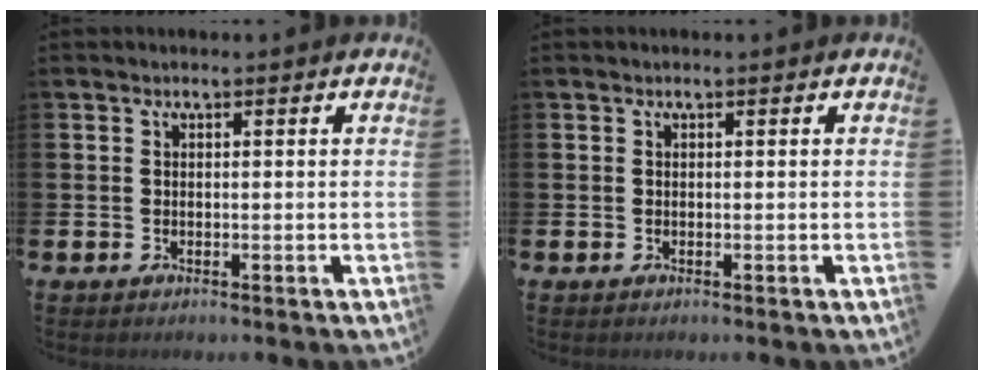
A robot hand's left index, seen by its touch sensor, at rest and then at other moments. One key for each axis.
{"total": 0.0}